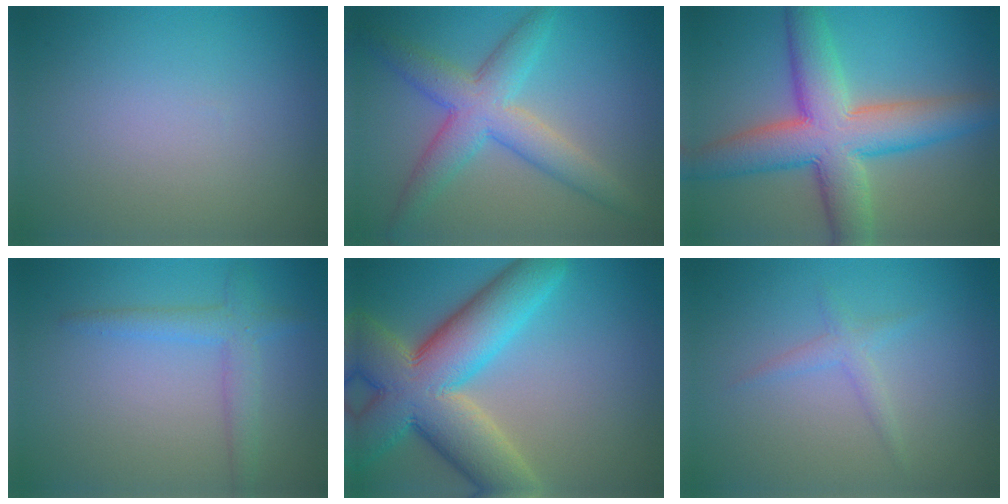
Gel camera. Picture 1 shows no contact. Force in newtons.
{"total": 5.7, "press": 5.7, "slide": 0.2}
{"total": 9.6, "press": 9.6, "slide": 0.5}
{"total": 2.7, "press": 2.7, "slide": 0.0}
{"total": 12.3, "press": 12.2, "slide": 0.9}
{"total": 1.4, "press": 1.4, "slide": 0.0}